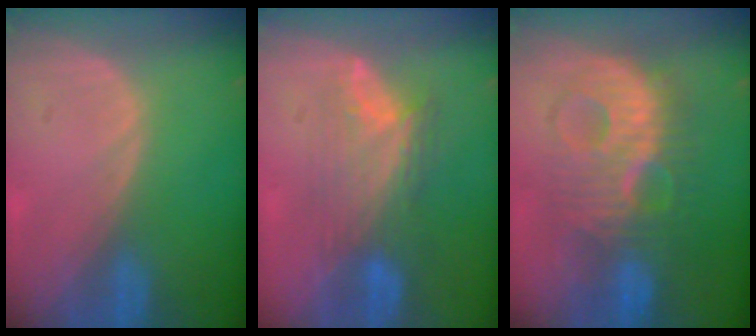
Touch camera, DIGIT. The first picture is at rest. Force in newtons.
{"total": 7.4, "press": 7.1, "slide": 1.9}
{"total": 10.1, "press": 10.1, "slide": 0.3}